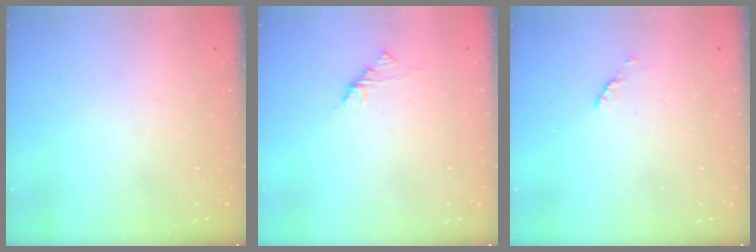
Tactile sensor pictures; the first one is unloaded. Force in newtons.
{"total": 1.9, "press": 1.7, "slide": 0.6}
{"total": 2.8, "press": 2.7, "slide": 0.4}